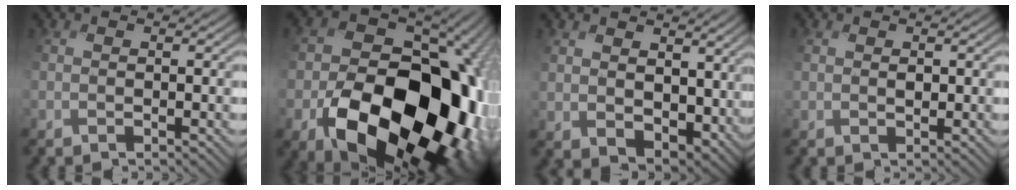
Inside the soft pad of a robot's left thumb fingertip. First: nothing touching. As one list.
[{"total": 22.0, "force": [-5.9, 16.1, 13.8], "torque": [-0.226, -0.077, -0.056]}, {"total": 7.6, "force": [2.0, 5.6, 4.7], "torque": [-0.125, -0.020, 0.046]}, {"total": 1.2, "force": [0.6, 0.8, 0.7], "torque": [-0.017, -0.002, 0.015]}]